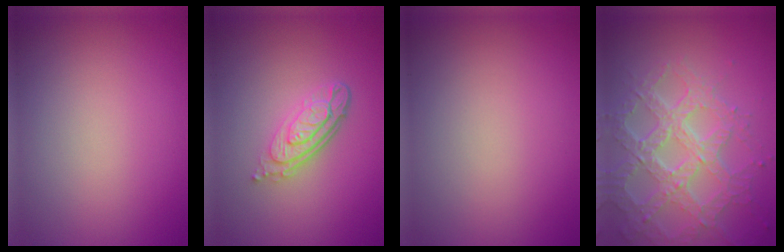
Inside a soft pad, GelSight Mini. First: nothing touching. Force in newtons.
{"total": 4.3, "press": 3.0, "slide": 3.1}
{"total": 0.0}
{"total": 7.5, "press": 5.3, "slide": 5.2}